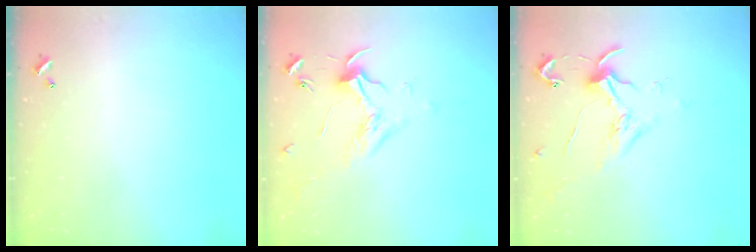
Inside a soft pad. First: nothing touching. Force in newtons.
{"total": 1.8, "press": 1.6, "slide": 0.8}
{"total": 0.7, "press": 0.3, "slide": 0.7}